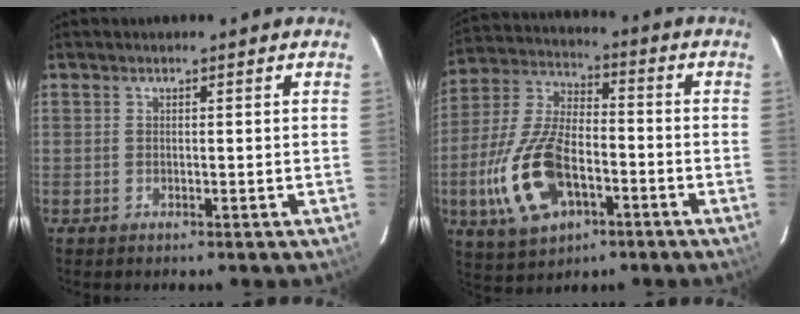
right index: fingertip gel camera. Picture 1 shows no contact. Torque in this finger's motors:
{"motor_torque": [1.43, -0.70, 0.53, 0.12]}